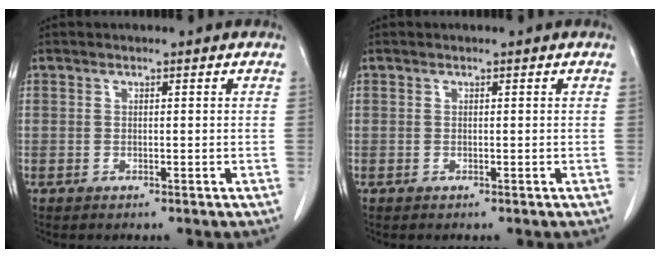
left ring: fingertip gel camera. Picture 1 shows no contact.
{"total": 0.0}